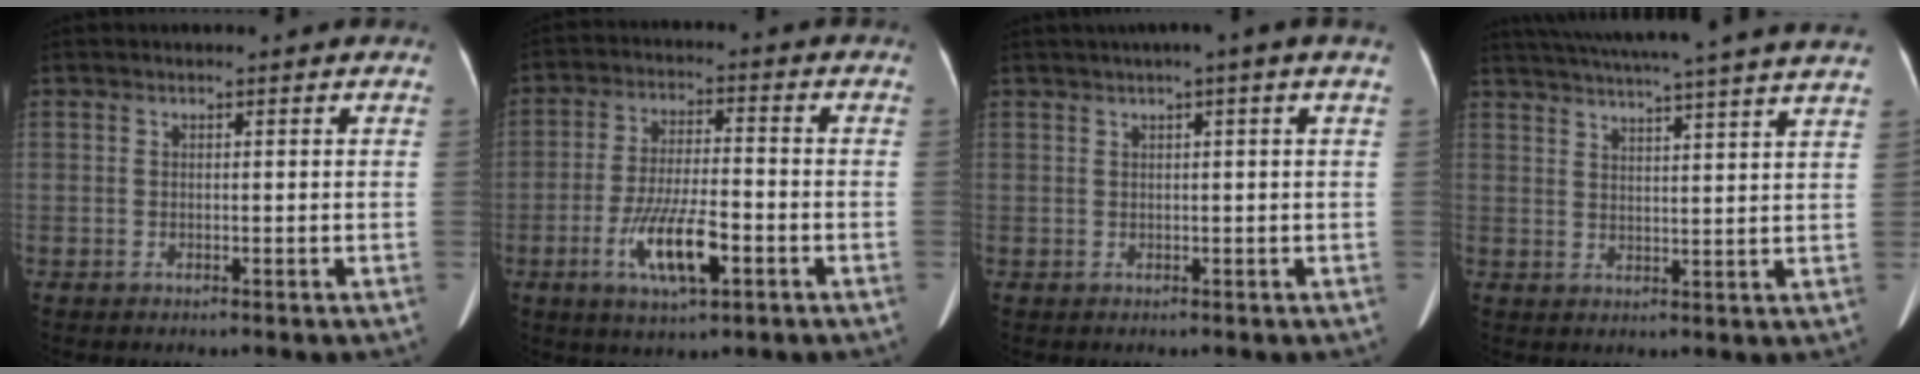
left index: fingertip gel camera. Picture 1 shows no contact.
{"total": 9.9, "force": [-4.0, 2.3, 8.7], "torque": [-0.175, -0.008, -0.068]}
{"total": 3.1, "force": [1.5, -0.7, 2.6], "torque": [-0.038, 0.008, 0.025]}
{"total": 23.9, "force": [21.4, -0.7, 10.6], "torque": [-0.180, -0.012, 0.277]}